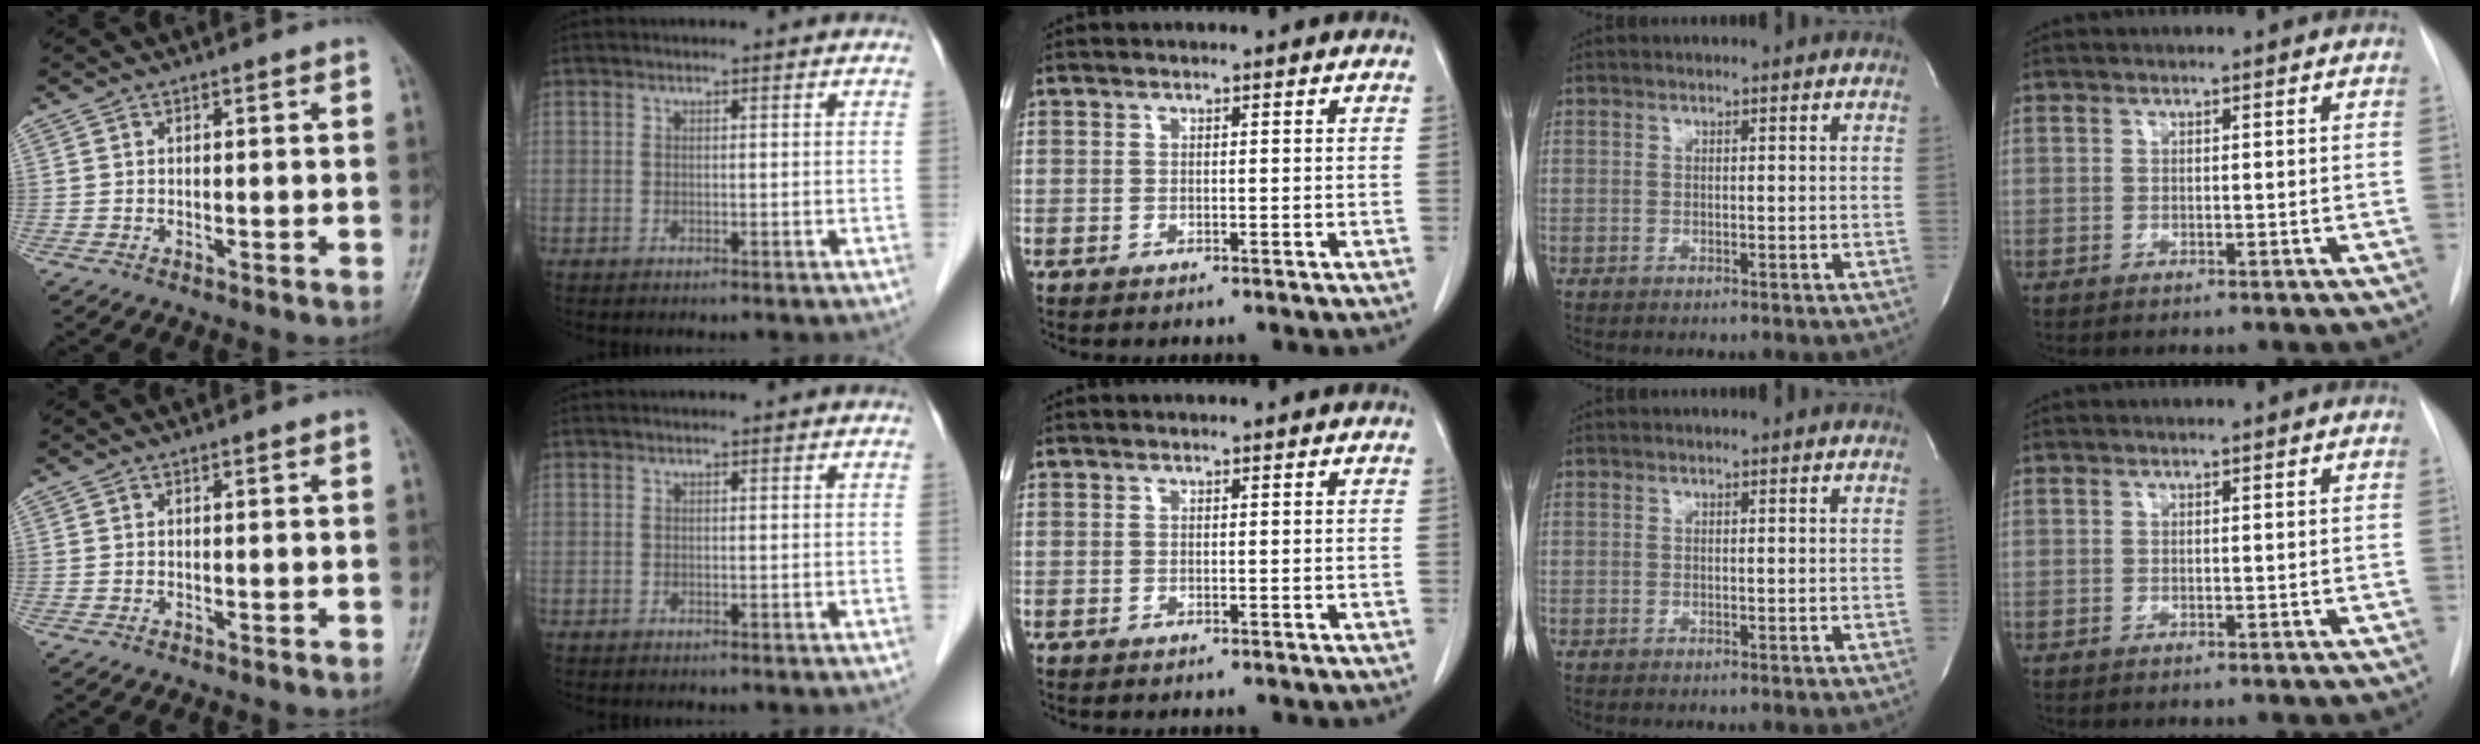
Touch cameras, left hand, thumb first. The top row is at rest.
{}